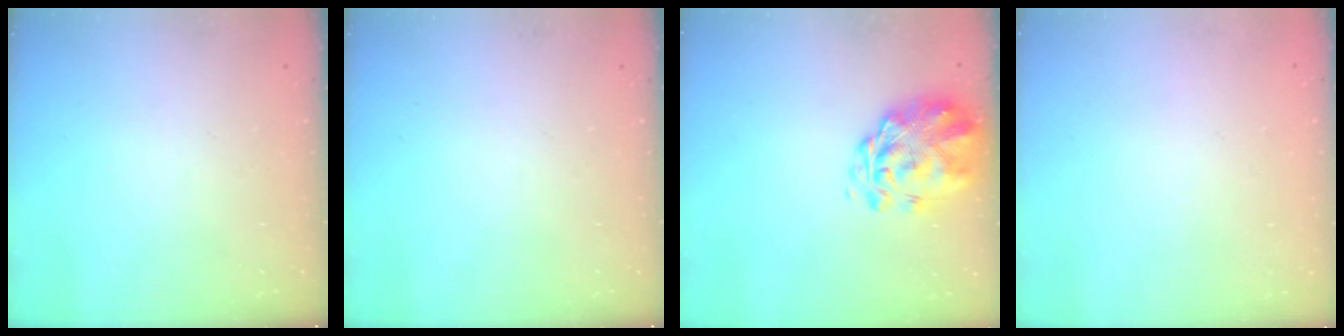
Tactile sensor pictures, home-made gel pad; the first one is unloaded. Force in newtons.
{"total": 0.0}
{"total": 3.0, "press": 2.5, "slide": 1.7}
{"total": 1.8, "press": 1.7, "slide": 0.2}